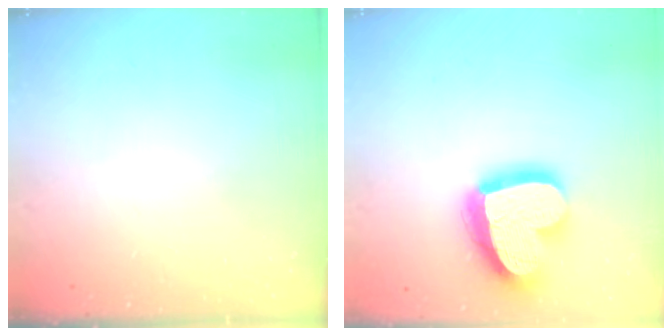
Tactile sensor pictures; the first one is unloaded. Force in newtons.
{"total": 21.6, "press": 21.5, "slide": 1.9}